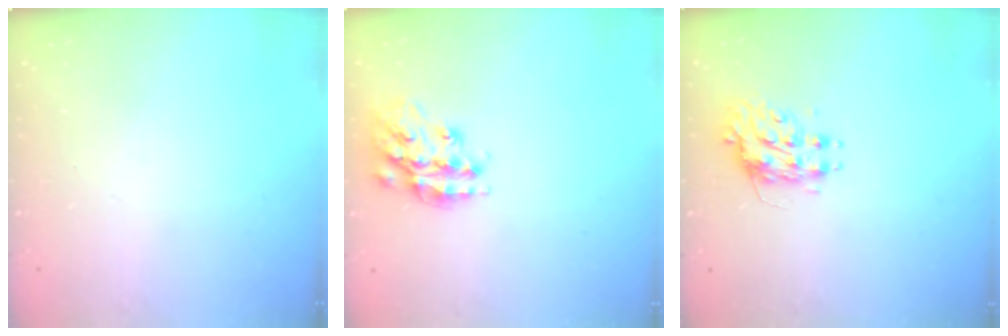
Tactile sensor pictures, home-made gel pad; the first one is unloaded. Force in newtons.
{"total": 16.1, "press": 16.1, "slide": 1.2}
{"total": 8.3, "press": 8.2, "slide": 0.6}